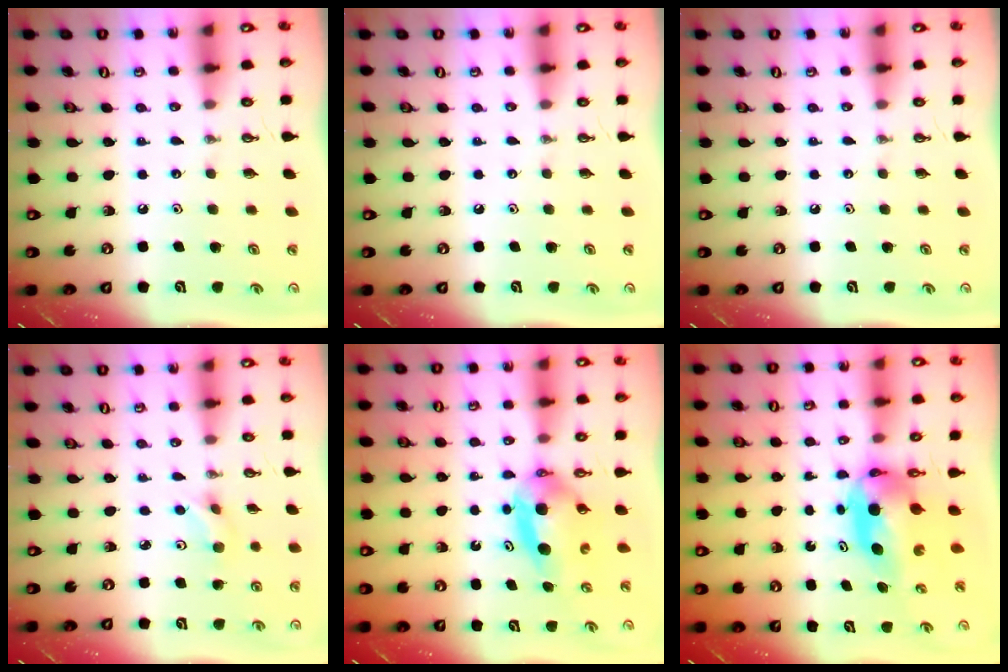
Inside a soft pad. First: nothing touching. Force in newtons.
{"total": 0.0}
{"total": 0.0}
{"total": 4.2, "press": 4.1, "slide": 1.0}
{"total": 6.1, "press": 5.5, "slide": 2.6}
{"total": 6.0, "press": 5.9, "slide": 1.1}